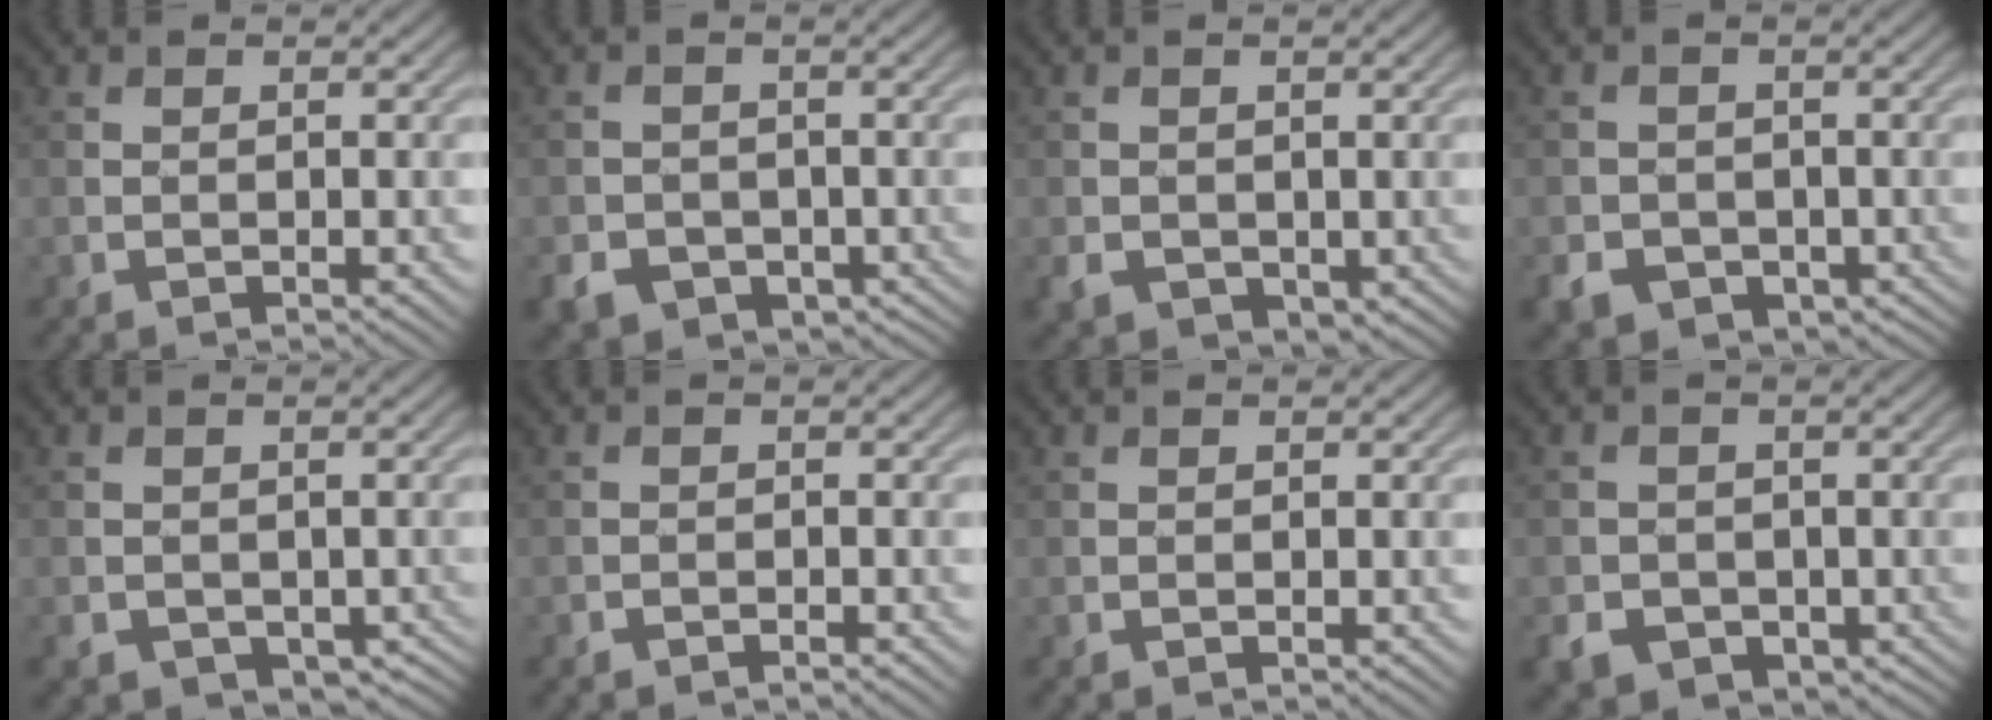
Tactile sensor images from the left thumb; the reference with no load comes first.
{"total": 5.8, "force": [-2.9, 4.7, 1.9], "torque": [-0.040, -0.015, -0.051]}
{"total": 2.9, "force": [-0.4, 2.5, 1.4], "torque": [-0.041, -0.013, -0.005]}
{"total": 5.3, "force": [-2.5, 4.4, 1.7], "torque": [-0.036, -0.012, -0.044]}
{"total": 4.3, "force": [-2.1, 3.5, 1.5], "torque": [-0.033, -0.015, -0.024]}
{"total": 0.7, "force": [-0.7, 0.1, 0.2], "torque": [-0.003, 0.002, -0.013]}
{"total": 0.0}
{"total": 4.9, "force": [-2.2, 4.0, 1.7], "torque": [-0.040, -0.010, -0.038]}